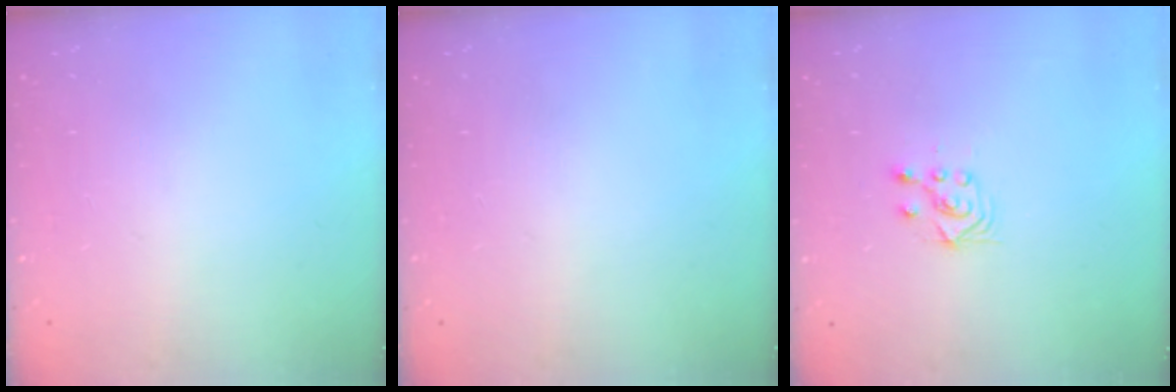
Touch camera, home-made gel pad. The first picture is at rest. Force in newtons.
{"total": 0.0}
{"total": 4.0, "press": 3.8, "slide": 1.1}